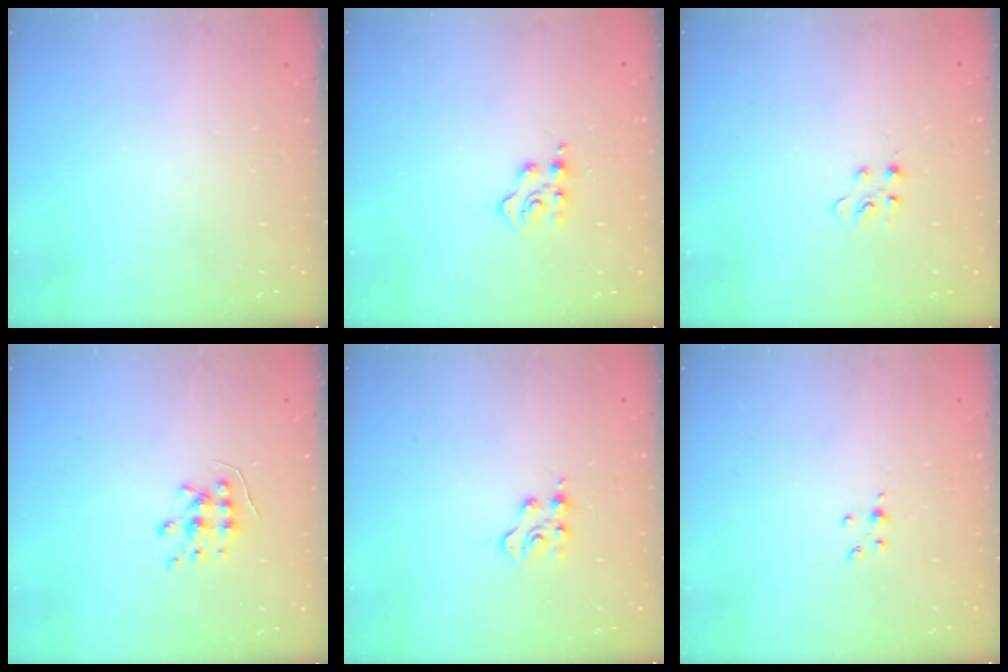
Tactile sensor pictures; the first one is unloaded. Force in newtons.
{"total": 4.7, "press": 4.7, "slide": 0.5}
{"total": 2.9, "press": 2.9, "slide": 0.4}
{"total": 6.2, "press": 6.1, "slide": 0.4}
{"total": 3.9, "press": 3.8, "slide": 0.5}
{"total": 2.4, "press": 2.4, "slide": 0.3}